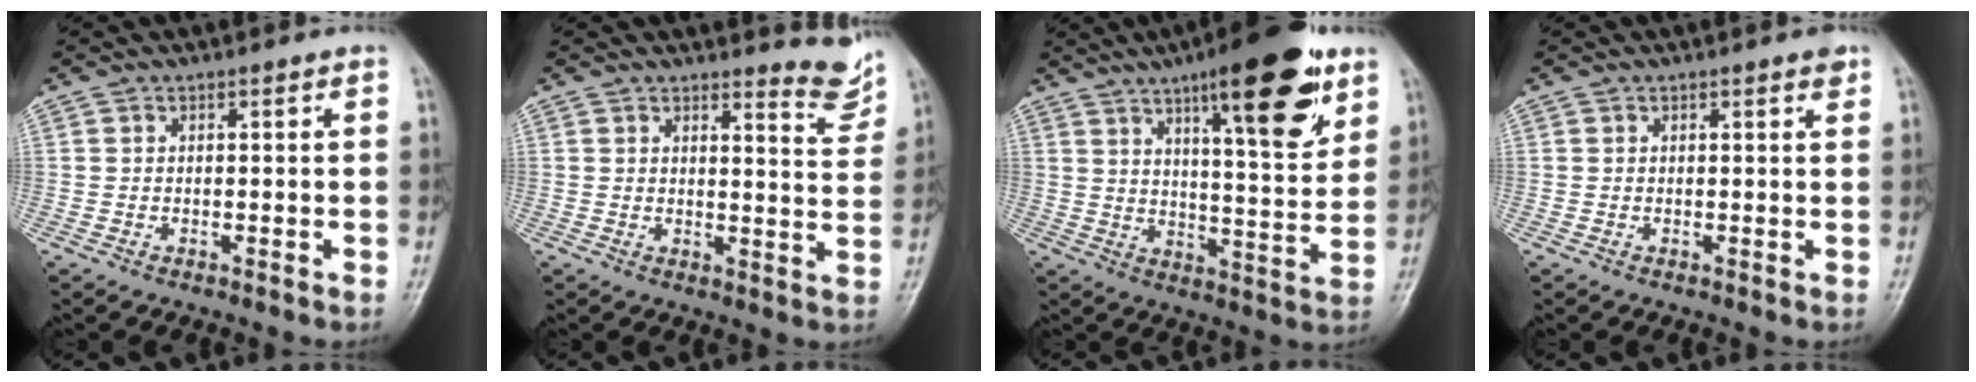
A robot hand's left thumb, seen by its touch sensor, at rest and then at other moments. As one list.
[{"total": 5.6, "force": [5.3, 0.9, 1.4], "torque": [-0.008, -0.061, 0.058]}, {"total": 18.8, "force": [10.6, 5.0, 14.7], "torque": [-0.184, -0.049, 0.157]}, {"total": 1.3, "force": [0.8, 0.3, 0.9], "torque": [-0.012, -0.003, 0.009]}]